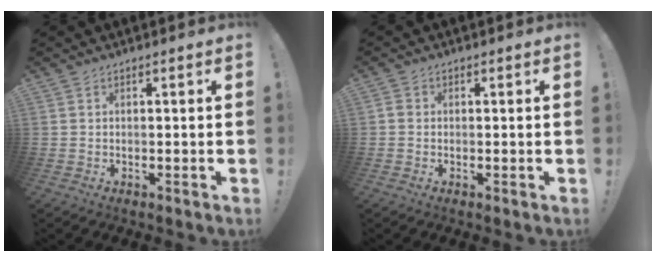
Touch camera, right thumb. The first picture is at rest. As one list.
[{"total": 1.2, "force": [-0.4, 1.0, 0.6], "torque": [-0.016, 0.007, -0.006]}]